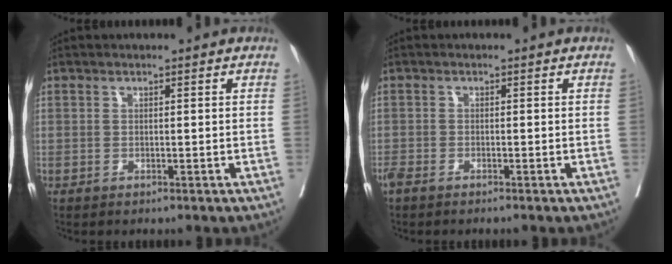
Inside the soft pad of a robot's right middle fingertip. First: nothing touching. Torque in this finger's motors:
{"motor_torque": [0.26, -0.25, 0.18, 0.08]}